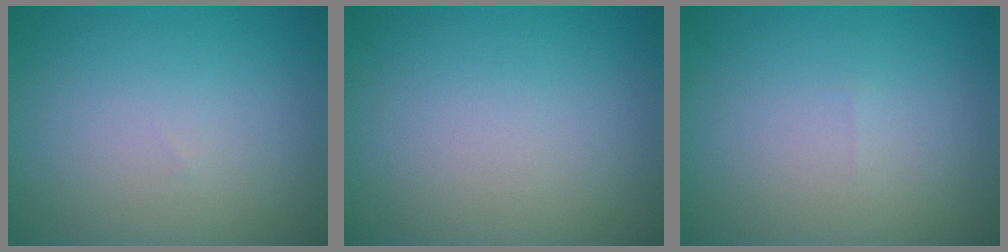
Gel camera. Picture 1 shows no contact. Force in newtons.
{"total": 0.0}
{"total": 0.0}